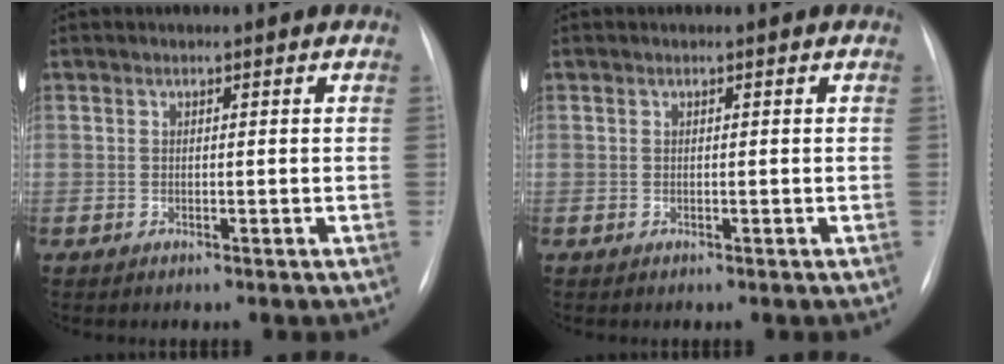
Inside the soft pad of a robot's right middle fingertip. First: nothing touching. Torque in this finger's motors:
{"motor_torque": [0.00, 0.00, 0.00, 0.00]}